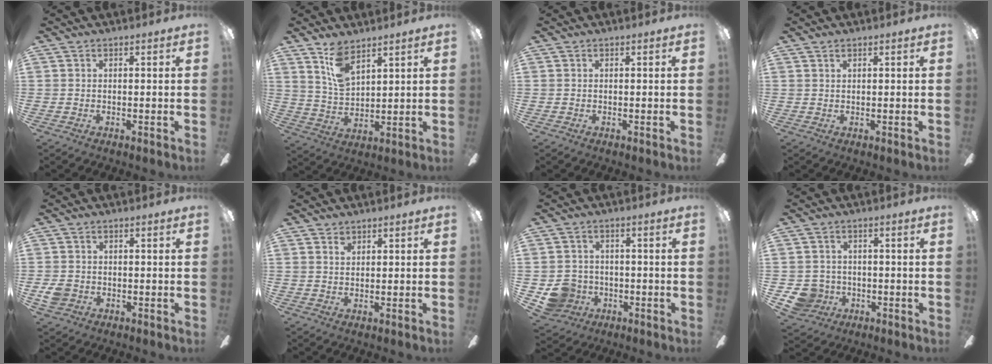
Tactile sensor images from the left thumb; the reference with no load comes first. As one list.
[{"total": 9.2, "force": [6.5, 4.0, 5.1], "torque": [-0.110, -0.021, 0.122]}, {"total": 0.0}, {"total": 1.1, "force": [0.6, 0.6, 0.6], "torque": [-0.014, 0.003, 0.011]}, {"total": 3.5, "force": [-0.9, 2.9, 1.7], "torque": [-0.026, 0.003, -0.018]}, {"total": 1.8, "force": [1.3, 1.0, 0.6], "torque": [-0.006, -0.003, 0.024]}, {"total": 7.6, "force": [-2.4, 7.0, 1.8], "torque": [-0.053, 0.019, -0.042]}, {"total": 6.3, "force": [-1.7, 5.8, 1.5], "torque": [-0.046, 0.012, -0.029]}]